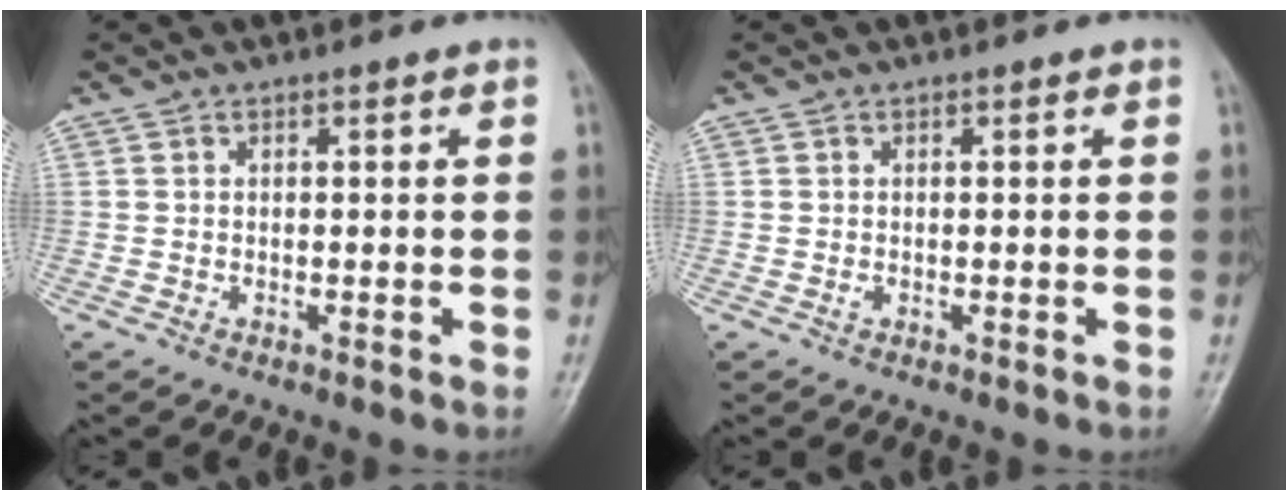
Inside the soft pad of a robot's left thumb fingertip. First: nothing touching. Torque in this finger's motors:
{"motor_torque": [-0.03, 0.09, 0.05, -0.08, 0.00]}